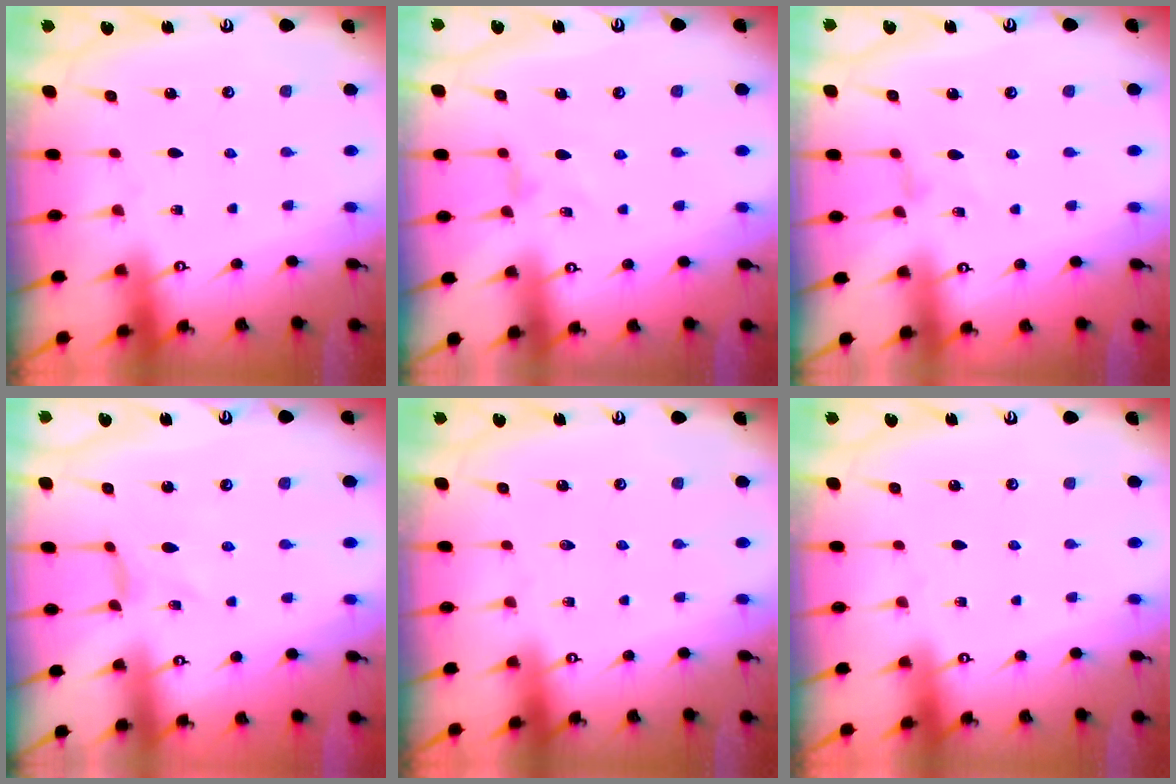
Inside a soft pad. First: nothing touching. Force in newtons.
{"total": 1.3, "press": 1.3, "slide": 0.4}
{"total": 0.6, "press": 0.5, "slide": 0.2}
{"total": 0.0}
{"total": 0.0}
{"total": 0.0}